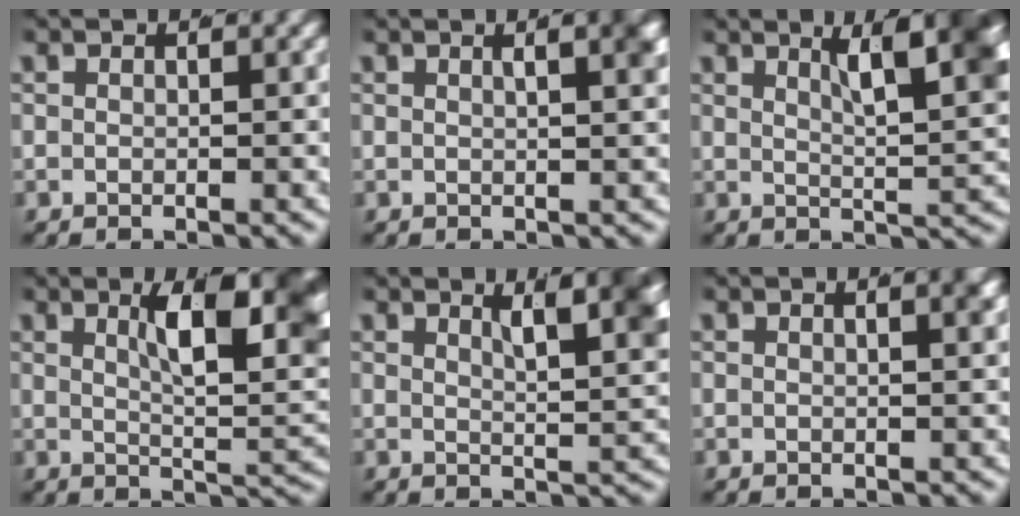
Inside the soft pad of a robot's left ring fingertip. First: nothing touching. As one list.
[{"total": 2.8, "force": [1.0, 0.2, 2.6], "torque": [-0.023, 0.004, 0.015]}, {"total": 8.9, "force": [3.3, 3.0, 7.8], "torque": [-0.082, -0.003, 0.053]}, {"total": 9.6, "force": [2.3, 3.1, 8.8], "torque": [-0.093, -0.003, 0.040]}, {"total": 7.1, "force": [3.1, 2.0, 6.1], "torque": [-0.056, -0.002, 0.049]}, {"total": 1.5, "force": [0.7, -0.2, 1.3], "torque": [-0.010, 0.002, 0.011]}]